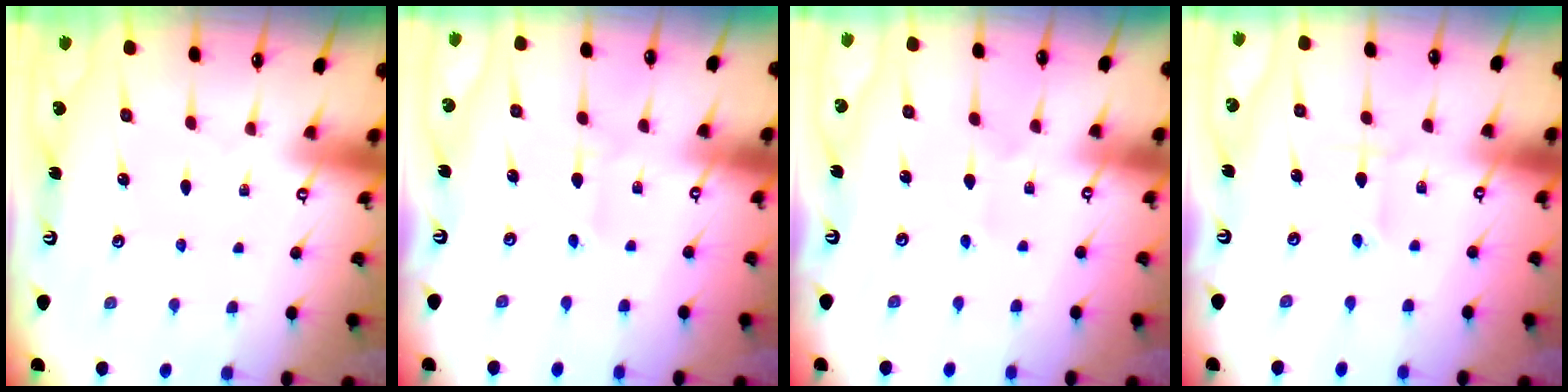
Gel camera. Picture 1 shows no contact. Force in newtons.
{"total": 3.8, "press": 3.8, "slide": 0.6}
{"total": 2.9, "press": 2.8, "slide": 0.4}
{"total": 2.2, "press": 2.2, "slide": 0.1}